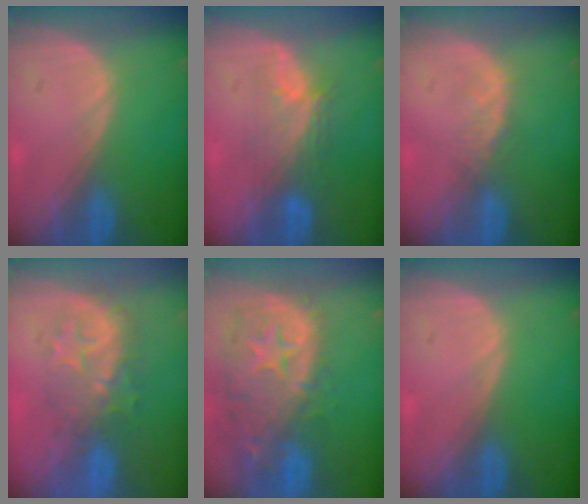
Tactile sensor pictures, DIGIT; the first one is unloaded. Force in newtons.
{"total": 5.4, "press": 5.3, "slide": 1.5}
{"total": 1.9, "press": 1.9, "slide": 0.3}
{"total": 7.8, "press": 7.6, "slide": 1.9}
{"total": 13.9, "press": 11.1, "slide": 8.3}
{"total": 0.0}